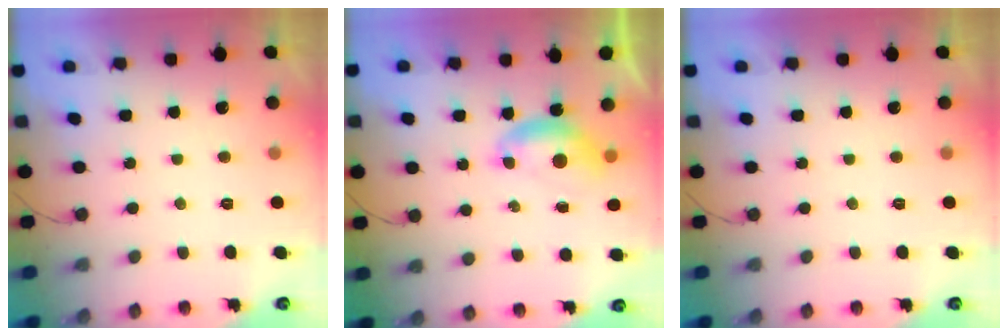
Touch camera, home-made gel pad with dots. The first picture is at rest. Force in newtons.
{"total": 6.8, "press": 6.7, "slide": 0.8}
{"total": 0.0}